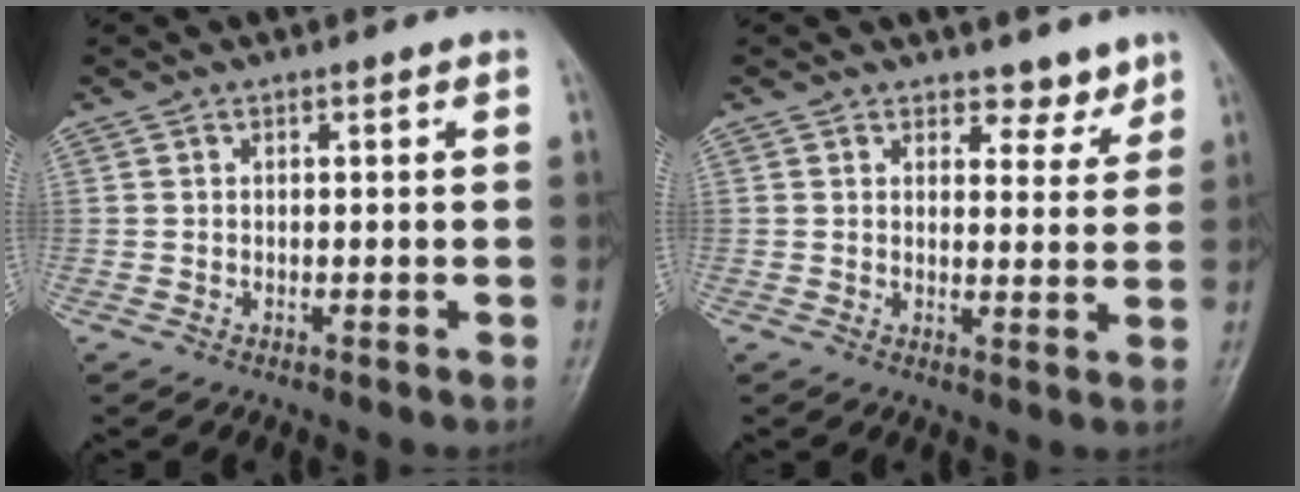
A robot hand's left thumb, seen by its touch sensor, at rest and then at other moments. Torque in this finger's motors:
{"motor_torque": [0.02, -0.07, 0.09, 0.01, -0.04]}